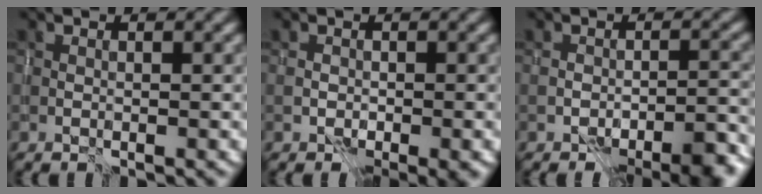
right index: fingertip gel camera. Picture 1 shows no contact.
{"total": 1.7, "force": [-0.9, 0.9, 1.2], "torque": [-0.022, -0.010, -0.009]}
{"total": 4.3, "force": [-3.3, 1.0, 2.5], "torque": [-0.037, -0.003, -0.044]}